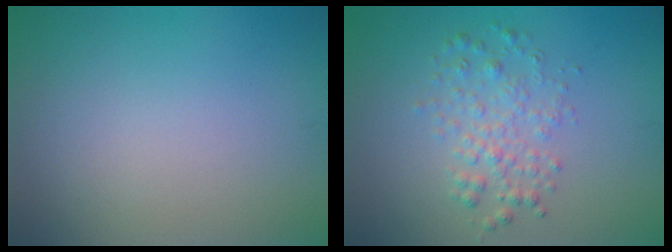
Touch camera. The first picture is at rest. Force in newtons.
{"total": 2.5, "press": 2.5, "slide": 0.0}